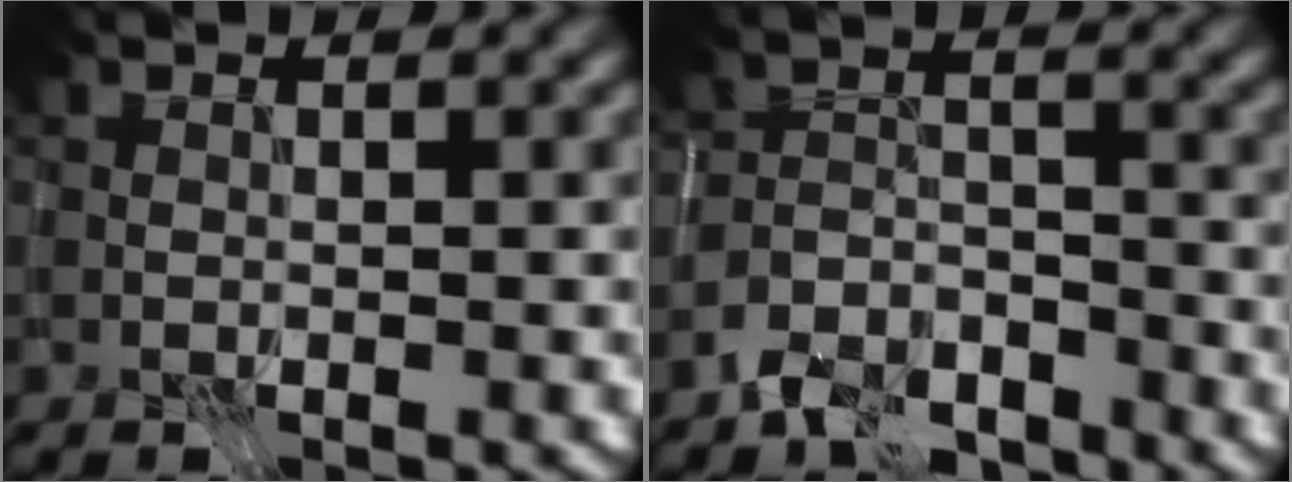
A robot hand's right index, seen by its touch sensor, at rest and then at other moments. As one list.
[{"total": 4.8, "force": [-4.1, 2.1, 1.5], "torque": [-0.022, -0.001, -0.087]}]